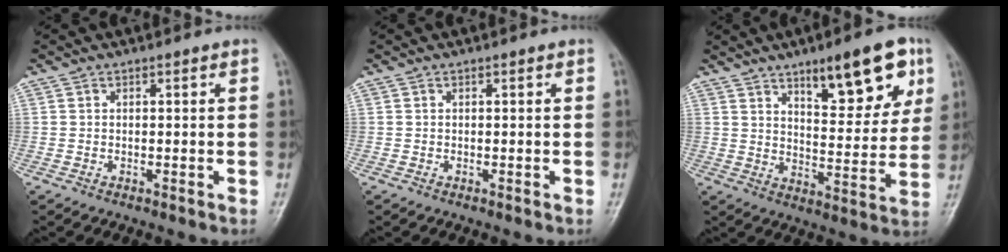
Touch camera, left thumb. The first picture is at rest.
{"total": 0.0}
{"total": 15.5, "force": [8.6, 5.2, 11.9], "torque": [-0.130, -0.041, 0.128]}